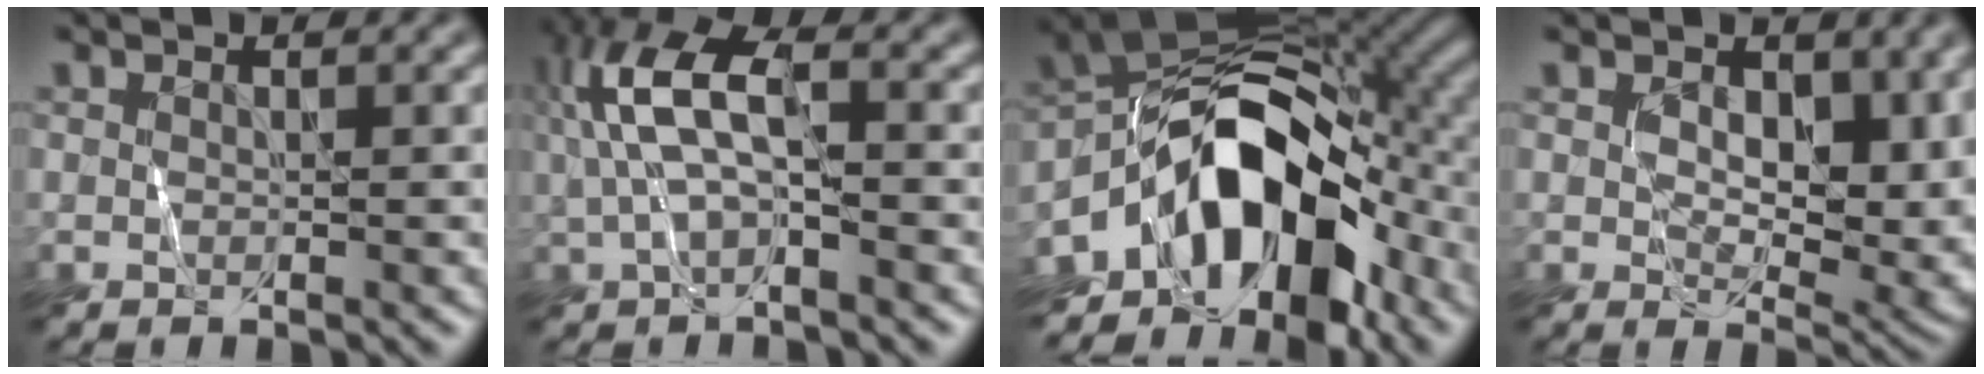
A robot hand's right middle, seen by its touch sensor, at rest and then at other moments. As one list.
[{"total": 6.1, "force": [1.0, 2.6, 5.4], "torque": [-0.124, 0.021, 0.013]}, {"total": 12.0, "force": [-6.0, 6.8, 7.9], "torque": [-0.105, 0.014, -0.112]}, {"total": 6.8, "force": [1.9, 4.4, 4.8], "torque": [-0.071, -0.013, 0.040]}]